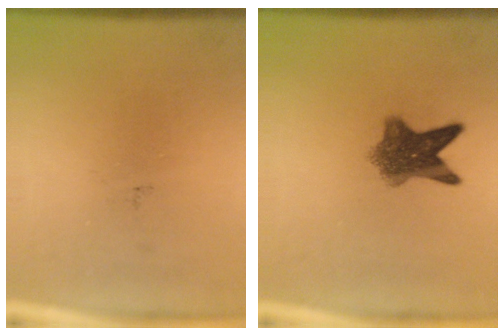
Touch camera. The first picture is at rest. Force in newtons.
{"total": 7.2}